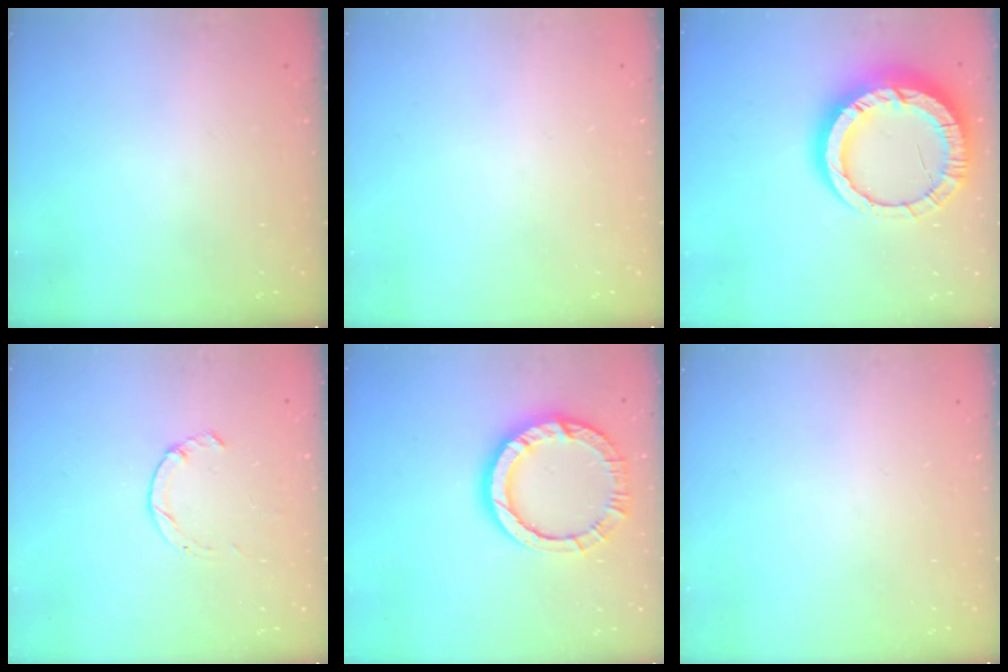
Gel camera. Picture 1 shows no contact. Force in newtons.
{"total": 0.0}
{"total": 19.3, "press": 19.2, "slide": 1.9}
{"total": 1.0, "press": 1.0, "slide": 0.3}
{"total": 13.2, "press": 13.1, "slide": 1.6}
{"total": 0.0}